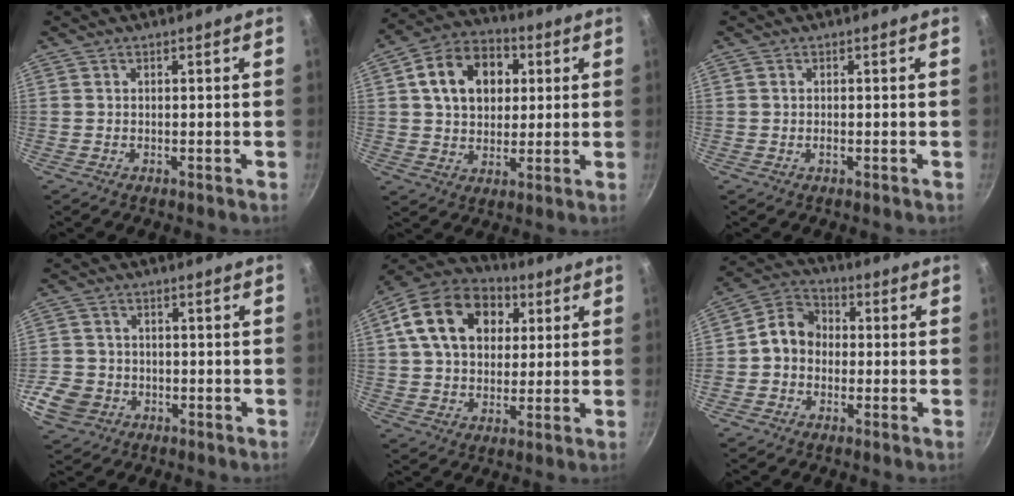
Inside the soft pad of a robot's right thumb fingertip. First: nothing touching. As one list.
[{"total": 14.3, "force": [3.6, 10.6, 8.9], "torque": [-0.123, 0.017, 0.049]}, {"total": 0.7, "force": [-0.2, 0.3, 0.6], "torque": [-0.014, 0.002, -0.003]}, {"total": 8.2, "force": [-2.9, 6.9, 3.4], "torque": [-0.068, 0.020, -0.052]}, {"total": 18.6, "force": [5.5, 13.4, 11.7], "torque": [-0.184, 0.016, 0.080]}, {"total": 7.8, "force": [-0.7, 6.7, 4.1], "torque": [-0.041, 0.024, -0.035]}]